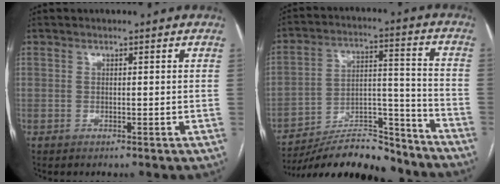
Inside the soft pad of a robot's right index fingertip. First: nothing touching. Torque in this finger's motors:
{"motor_torque": [-0.58, -0.67, -0.17, -0.14]}